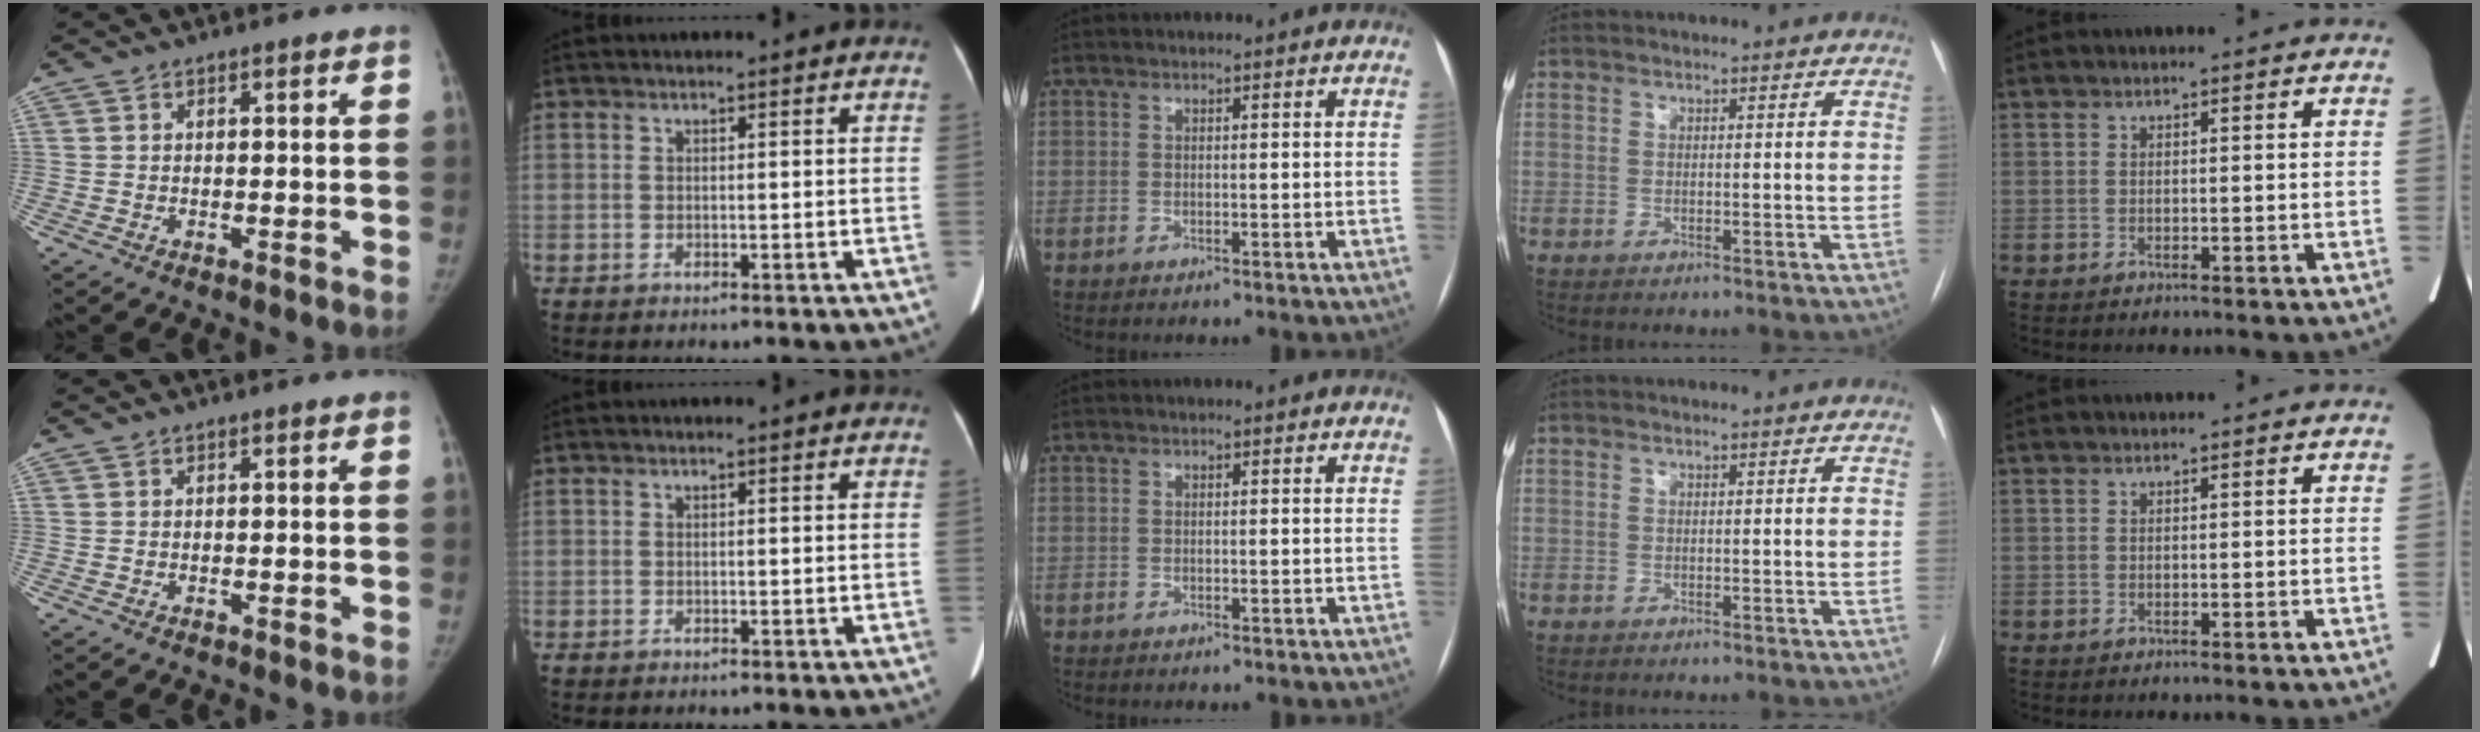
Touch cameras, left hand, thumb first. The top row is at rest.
{}